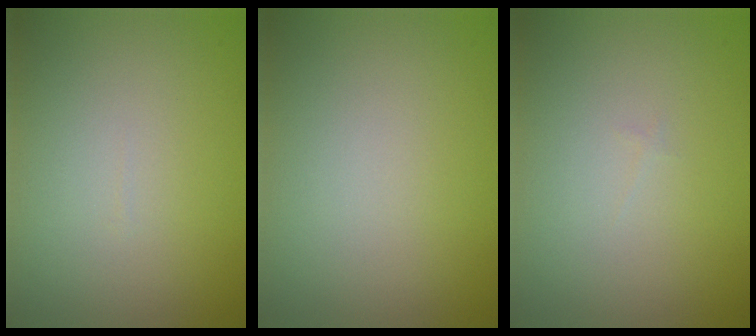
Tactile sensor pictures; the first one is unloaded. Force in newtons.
{"total": 0.0}
{"total": 0.0}